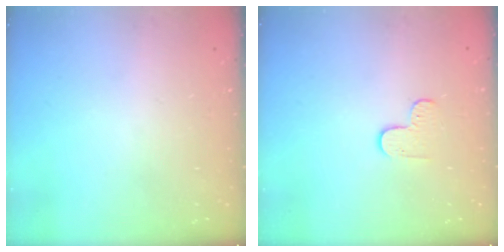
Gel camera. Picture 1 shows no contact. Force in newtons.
{"total": 4.7, "press": 4.7, "slide": 0.4}